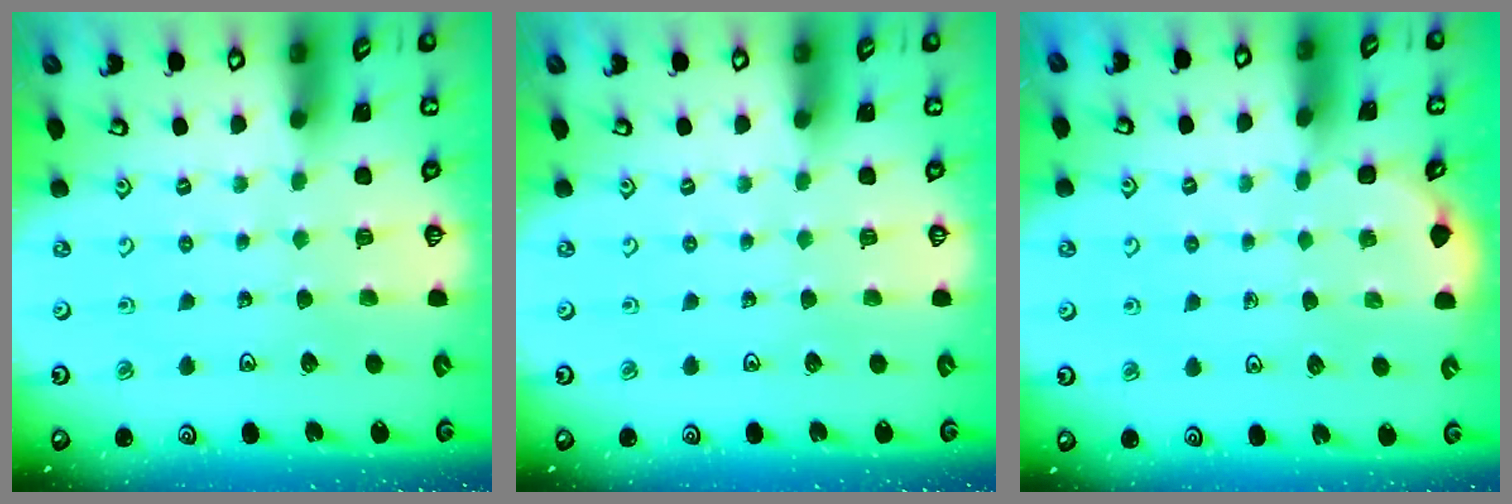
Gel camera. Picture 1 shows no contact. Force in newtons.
{"total": 0.0}
{"total": 2.4, "press": 2.4, "slide": 0.1}